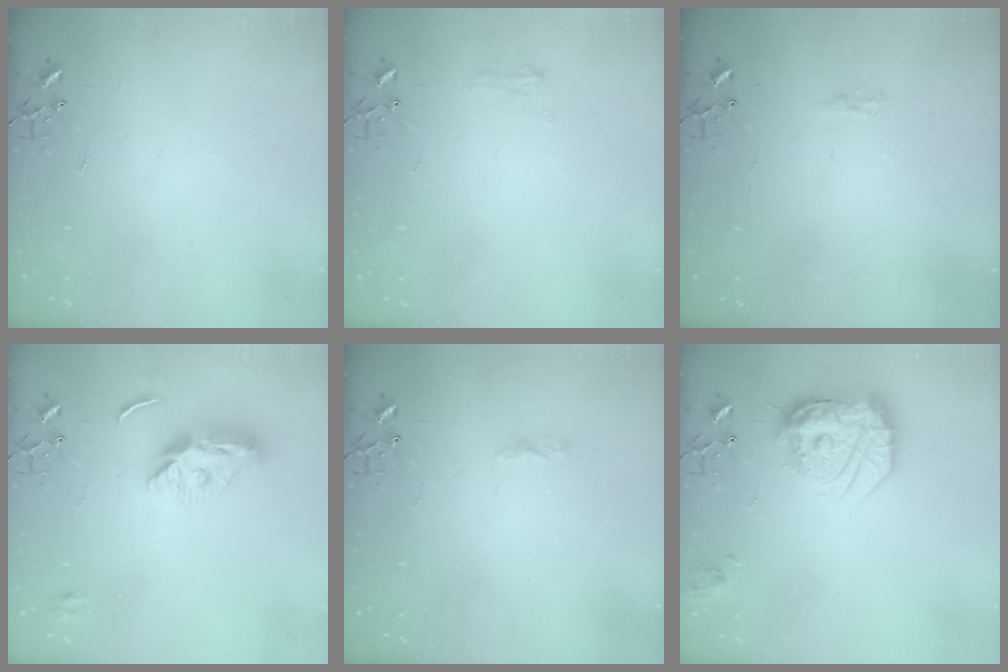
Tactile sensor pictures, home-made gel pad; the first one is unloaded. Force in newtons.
{"total": 8.5, "press": 8.5, "slide": 0.6}
{"total": 5.1, "press": 5.1, "slide": 0.4}
{"total": 11.3, "press": 11.3, "slide": 0.7}
{"total": 3.4, "press": 3.4, "slide": 0.5}
{"total": 19.3, "press": 19.2, "slide": 1.7}